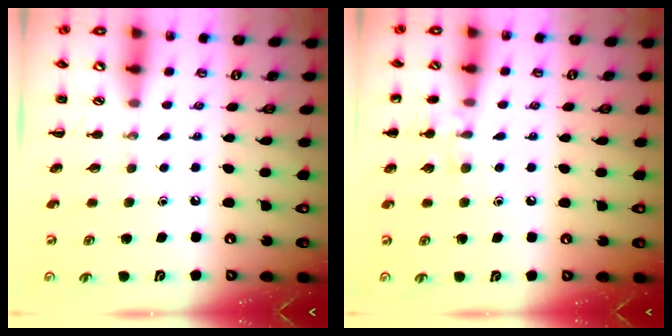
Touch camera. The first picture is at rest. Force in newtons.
{"total": 7.0, "press": 6.7, "slide": 2.1}